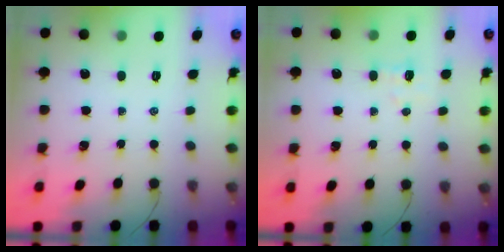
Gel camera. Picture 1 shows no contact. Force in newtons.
{"total": 3.7, "press": 3.5, "slide": 1.2}